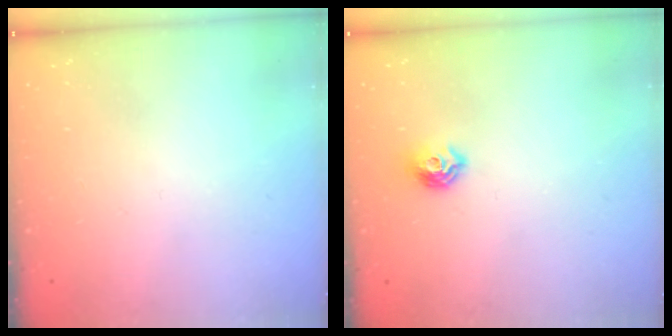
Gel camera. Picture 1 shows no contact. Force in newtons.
{"total": 7.5, "press": 7.4, "slide": 1.0}